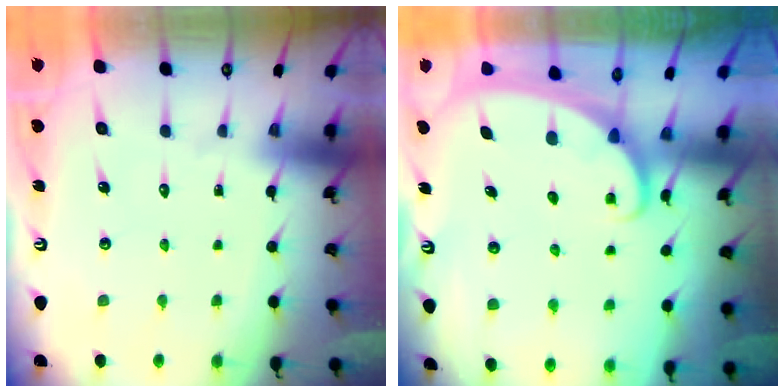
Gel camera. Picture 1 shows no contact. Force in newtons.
{"total": 1.7, "press": 1.7, "slide": 0.1}